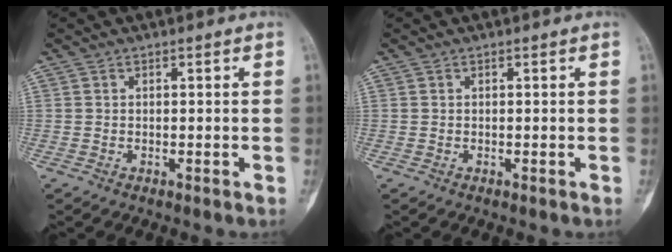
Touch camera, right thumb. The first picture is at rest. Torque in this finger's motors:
{"motor_torque": [0.12, 0.07, -0.01, -0.03, 0.01]}